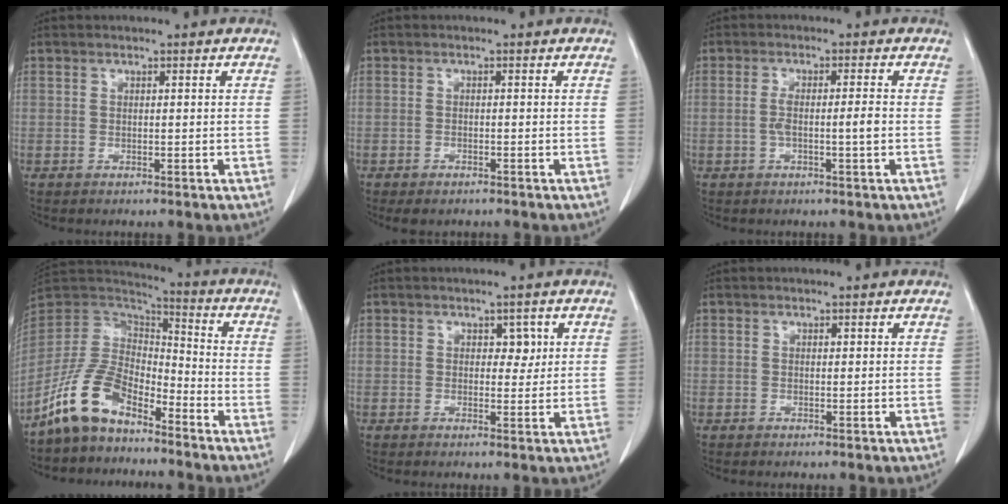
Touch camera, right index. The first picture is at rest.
{"total": 2.5, "force": [-2.0, 1.1, 1.1], "torque": [-0.014, -0.002, -0.023]}
{"total": 3.5, "force": [-0.7, 0.1, 3.4], "torque": [-0.068, 0.004, -0.011]}
{"total": 11.7, "force": [-8.4, 5.3, 6.2], "torque": [-0.139, 0.021, -0.170]}
{"total": 2.3, "force": [0.9, 1.5, 1.5], "torque": [-0.012, 0.003, 0.011]}
{"total": 0.0}